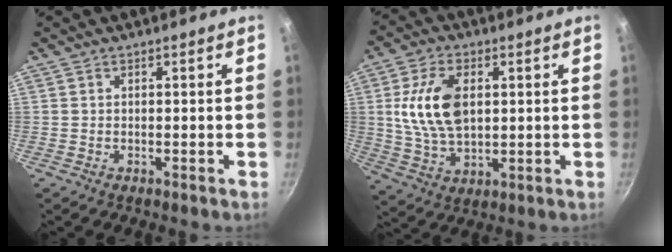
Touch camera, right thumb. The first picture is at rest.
{"total": 12.8, "force": [2.2, 7.6, 10.1], "torque": [-0.178, -0.005, 0.043]}